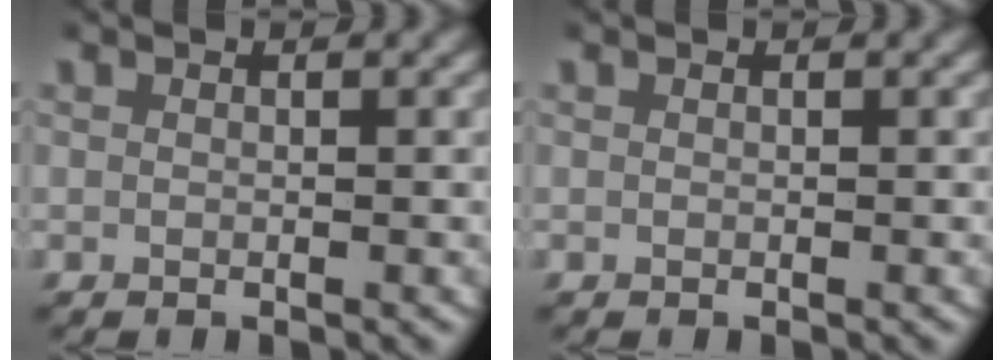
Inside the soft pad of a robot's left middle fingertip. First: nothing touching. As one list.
[{"total": 0.0}]